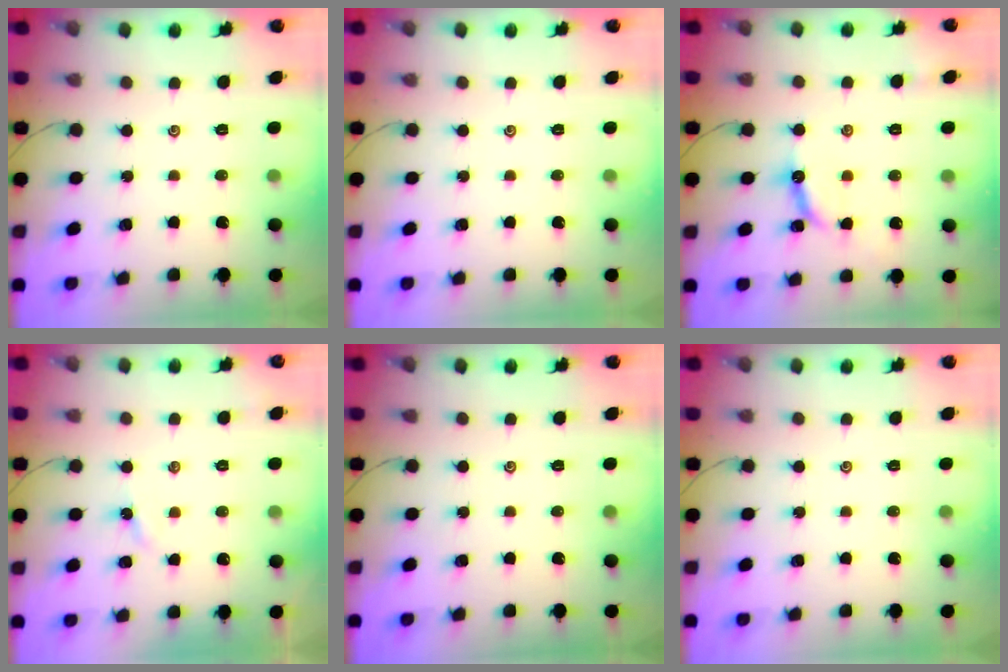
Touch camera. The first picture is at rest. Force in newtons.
{"total": 0.0}
{"total": 10.4, "press": 10.4, "slide": 0.6}
{"total": 2.3, "press": 2.3, "slide": 0.4}
{"total": 0.0}
{"total": 0.0}